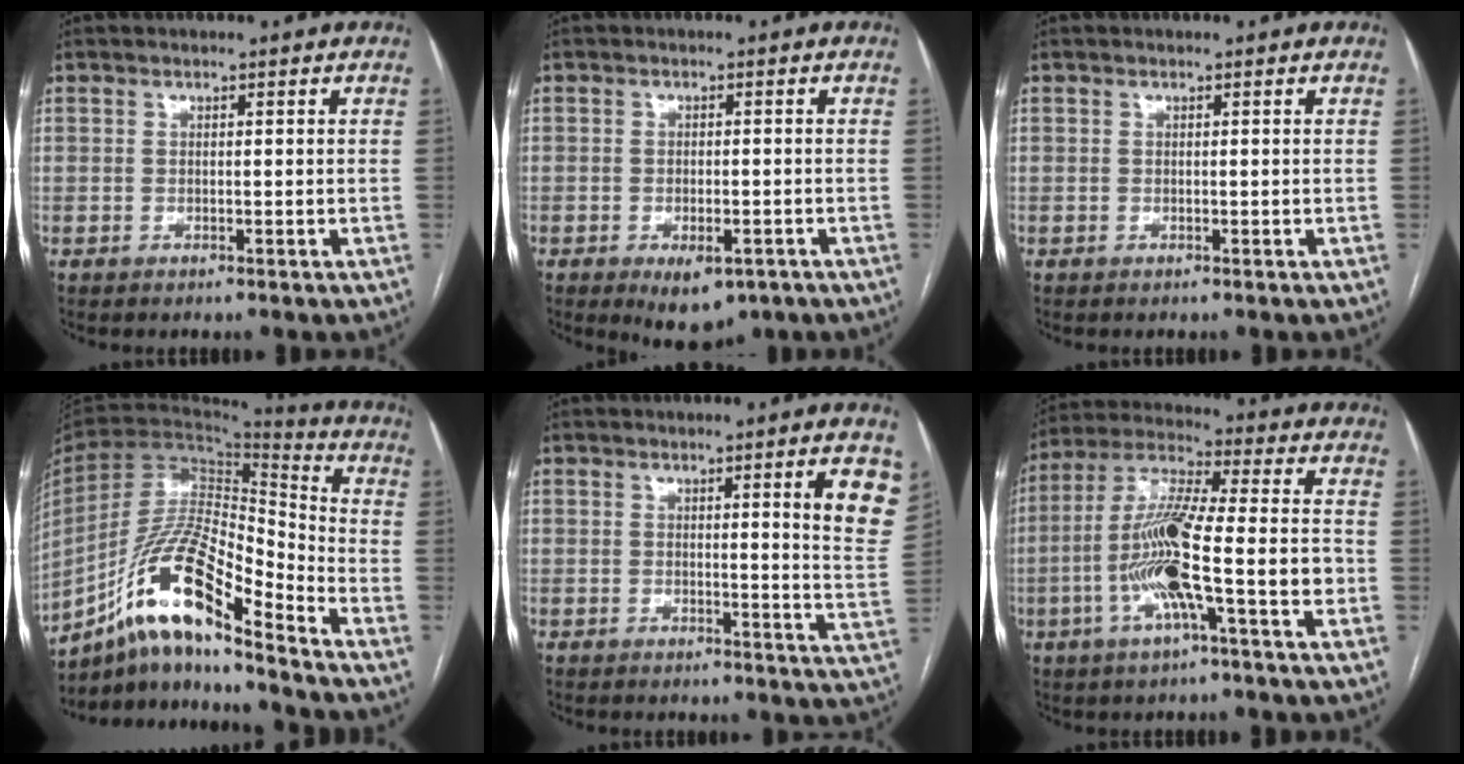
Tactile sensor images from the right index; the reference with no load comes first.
{"total": 6.1, "force": [-3.4, 2.8, 4.2], "torque": [-0.057, -0.006, -0.039]}
{"total": 0.0}
{"total": 17.1, "force": [-11.6, 2.8, 12.2], "torque": [-0.232, 0.012, -0.207]}
{"total": 7.9, "force": [3.4, 0.2, 7.2], "torque": [-0.077, -0.020, 0.032]}
{"total": 14.7, "force": [-4.1, 1.3, 14.1], "torque": [-0.268, 0.009, -0.076]}